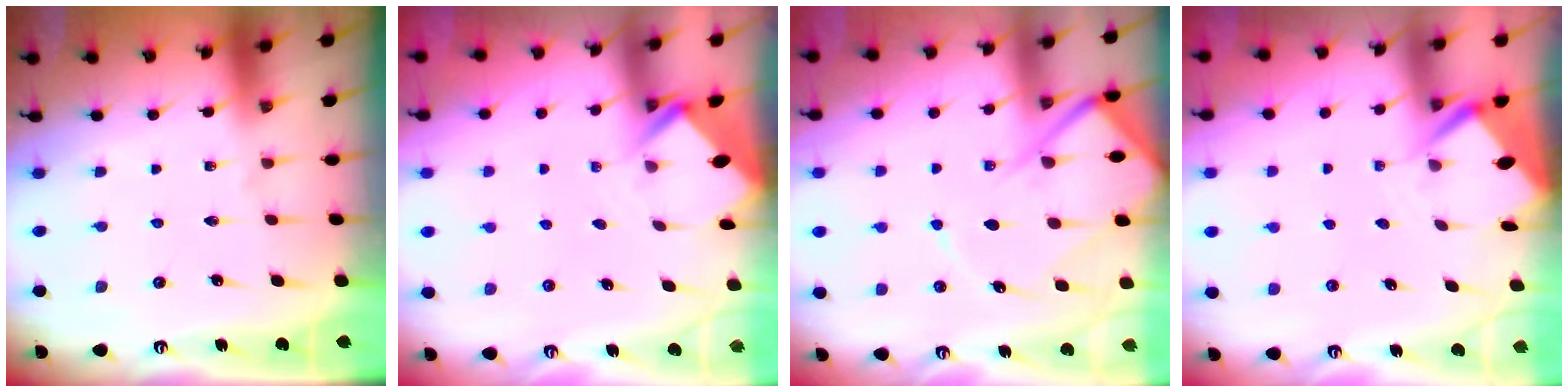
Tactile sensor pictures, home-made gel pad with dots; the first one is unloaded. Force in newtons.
{"total": 2.7, "press": 2.7, "slide": 0.2}
{"total": 12.1, "press": 12.0, "slide": 1.3}
{"total": 3.6, "press": 3.6, "slide": 0.3}